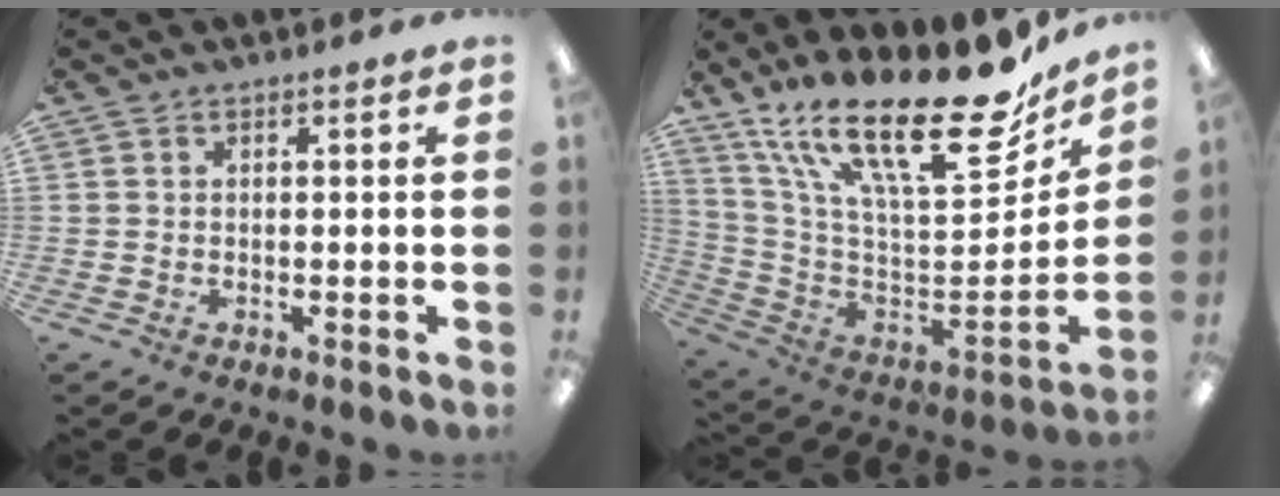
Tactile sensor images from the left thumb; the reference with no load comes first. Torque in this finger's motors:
{"motor_torque": [0.63, 0.39, 1.45, -1.32, 0.48]}